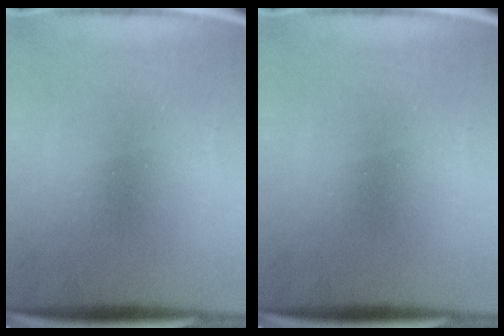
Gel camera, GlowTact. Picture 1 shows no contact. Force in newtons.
{"total": 0.0}